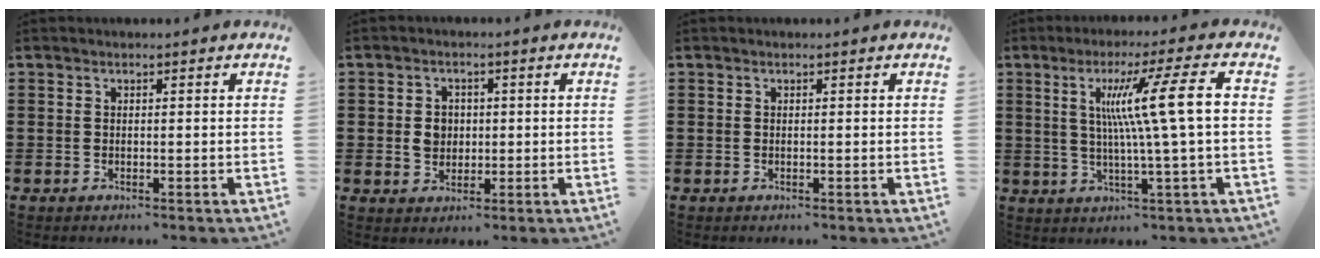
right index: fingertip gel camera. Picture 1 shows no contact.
{"total": 3.5, "force": [0.0, 2.8, 2.1], "torque": [-0.049, 0.007, -0.002]}
{"total": 0.0}
{"total": 11.2, "force": [1.6, -0.7, 11.1], "torque": [-0.207, 0.005, 0.014]}